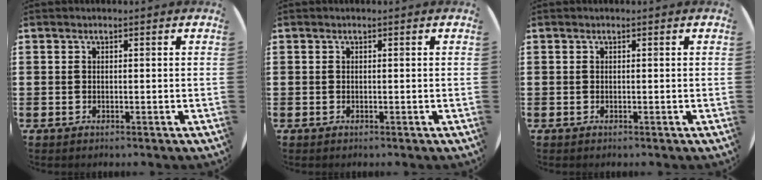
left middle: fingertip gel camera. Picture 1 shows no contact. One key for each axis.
{"total": 0.0}
{"total": 0.0}